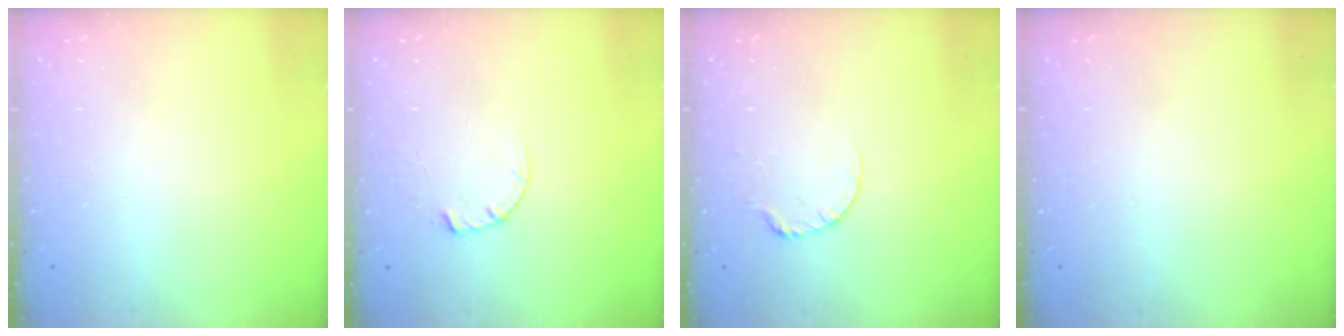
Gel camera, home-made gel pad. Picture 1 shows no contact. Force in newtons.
{"total": 2.4, "press": 2.4, "slide": 0.3}
{"total": 3.9, "press": 3.8, "slide": 0.5}
{"total": 2.6, "press": 2.6, "slide": 0.2}